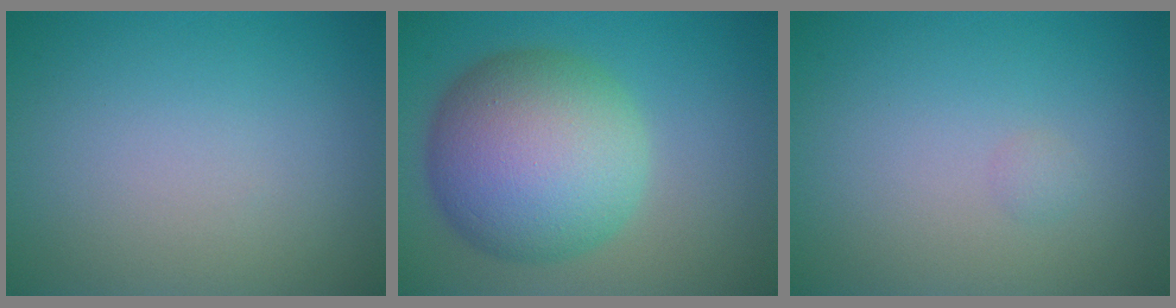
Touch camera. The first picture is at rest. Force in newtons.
{"total": 11.2, "press": 11.2, "slide": 0.3}
{"total": 0.5, "press": 0.5, "slide": 0.0}